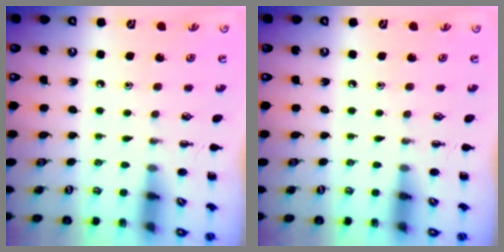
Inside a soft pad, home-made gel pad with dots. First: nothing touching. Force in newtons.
{"total": 0.0}